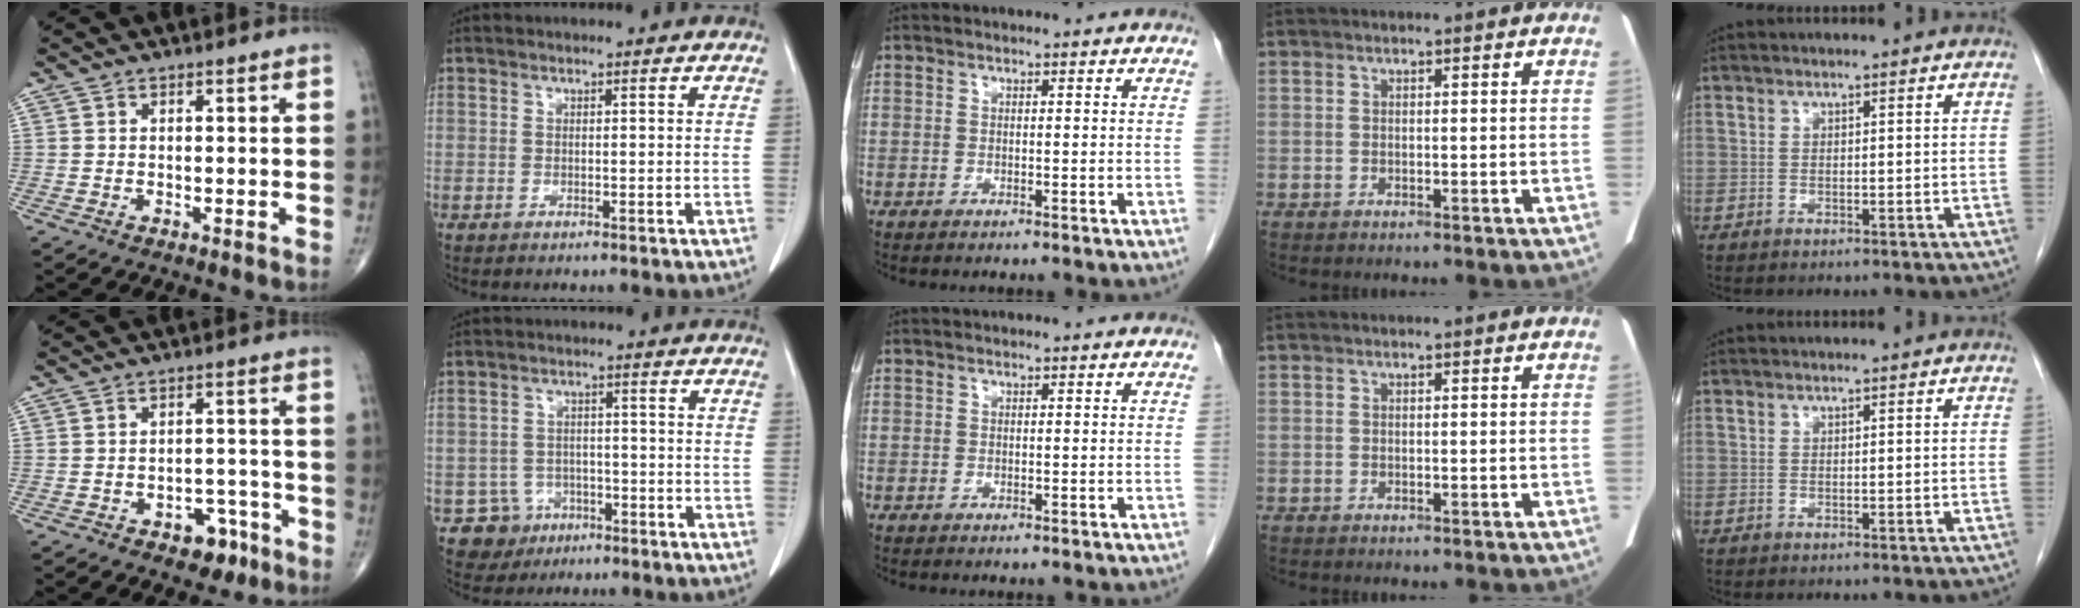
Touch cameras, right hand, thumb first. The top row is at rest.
{"thumb": {"total": 6.1, "force": [-3.7, 3.8, 3.1], "torque": [-0.010, 0.035, -0.049]}, "index": {"total": 5.4, "force": [-2.6, 4.7, 0.0], "torque": [0.004, 0.012, -0.038]}}